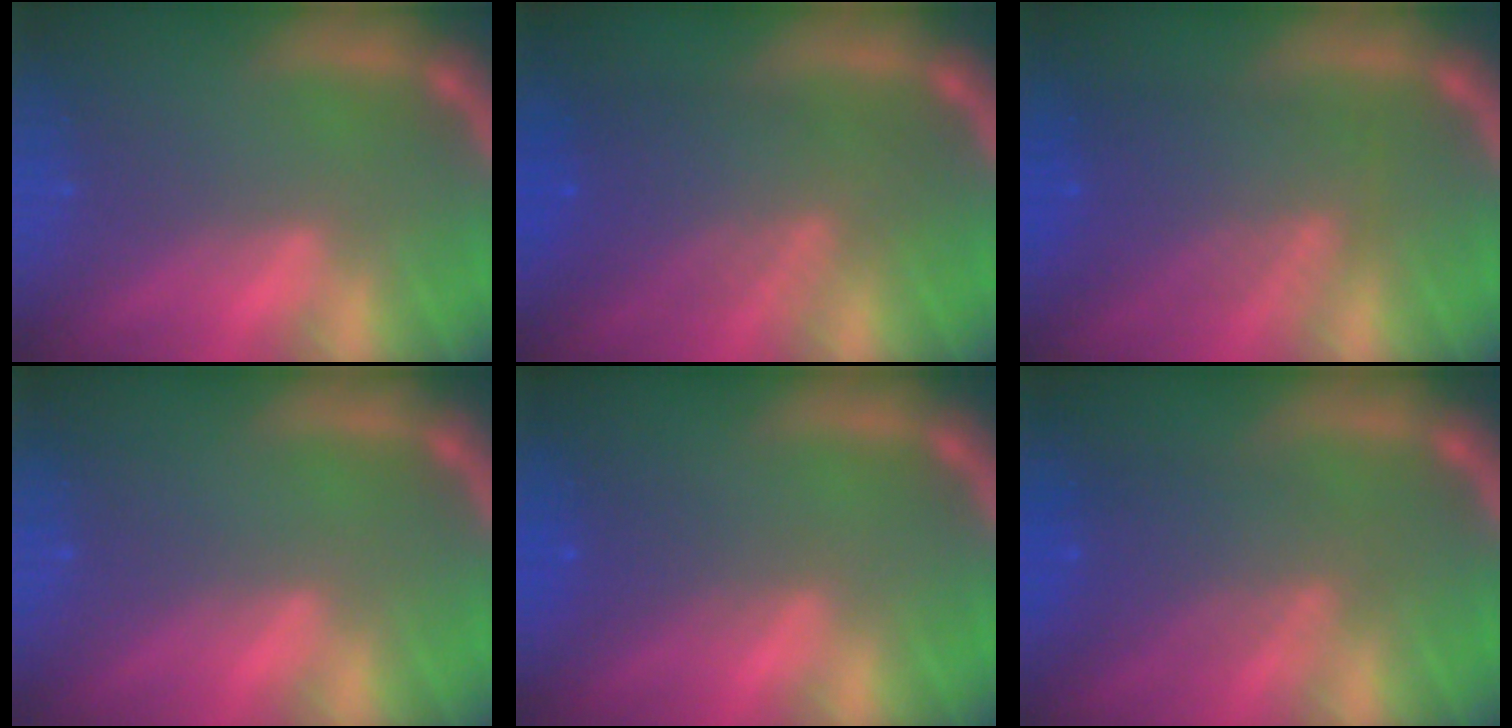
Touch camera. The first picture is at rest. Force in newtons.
{"total": 7.1}
{"total": 6.6}
{"total": 0.0}
{"total": 2.0}
{"total": 5.1}